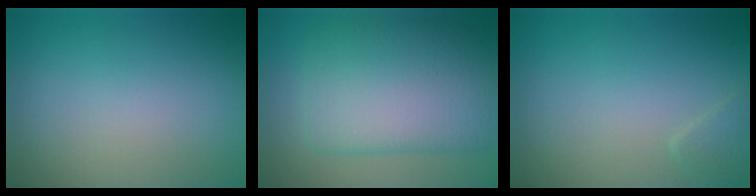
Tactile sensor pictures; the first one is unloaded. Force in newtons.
{"total": 8.1, "press": 8.1, "slide": 0.3}
{"total": 0.9, "press": 0.9, "slide": 0.1}